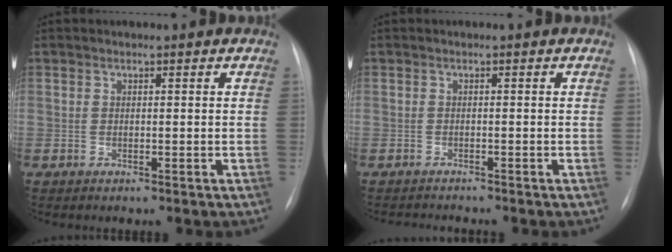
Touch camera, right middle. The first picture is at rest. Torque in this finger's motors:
{"motor_torque": [0.23, -0.25, -0.02, -0.01]}